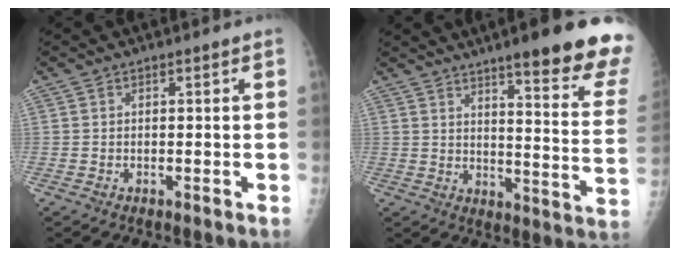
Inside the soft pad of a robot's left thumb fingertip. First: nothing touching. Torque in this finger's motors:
{"motor_torque": [0.57, 0.30, 1.39, -1.39, 0.28]}